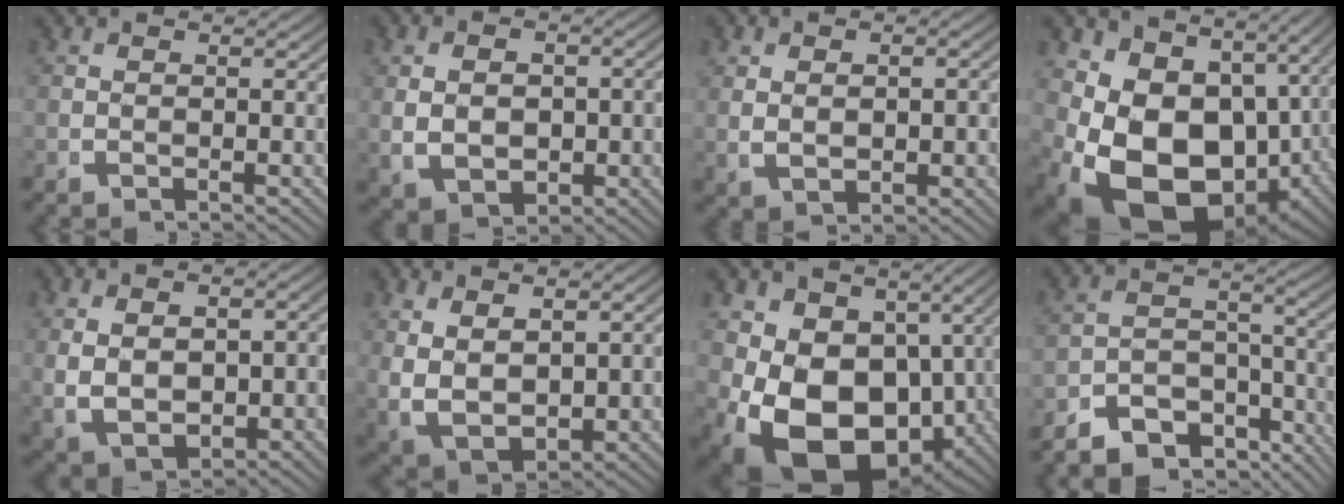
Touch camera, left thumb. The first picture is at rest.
{"total": 5.8, "force": [-0.6, 4.2, 3.9], "torque": [-0.081, -0.026, 0.009]}
{"total": 2.9, "force": [0.1, 1.8, 2.3], "torque": [-0.046, -0.013, 0.018]}
{"total": 16.7, "force": [-2.5, 11.7, 11.7], "torque": [-0.248, -0.081, -0.006]}
{"total": 7.1, "force": [-0.4, 5.1, 4.9], "torque": [-0.116, -0.031, 0.018]}
{"total": 8.6, "force": [-0.3, 6.4, 5.7], "torque": [-0.148, -0.037, 0.018]}
{"total": 16.5, "force": [-3.2, 11.8, 11.0], "torque": [-0.236, -0.085, -0.017]}
{"total": 9.5, "force": [-6.4, 5.6, 4.3], "torque": [-0.079, -0.041, -0.095]}